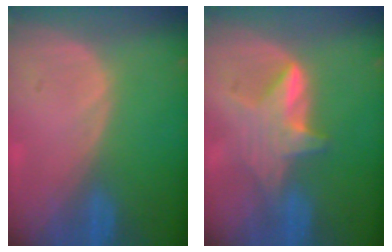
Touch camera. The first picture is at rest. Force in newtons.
{"total": 6.0, "press": 5.7, "slide": 1.9}